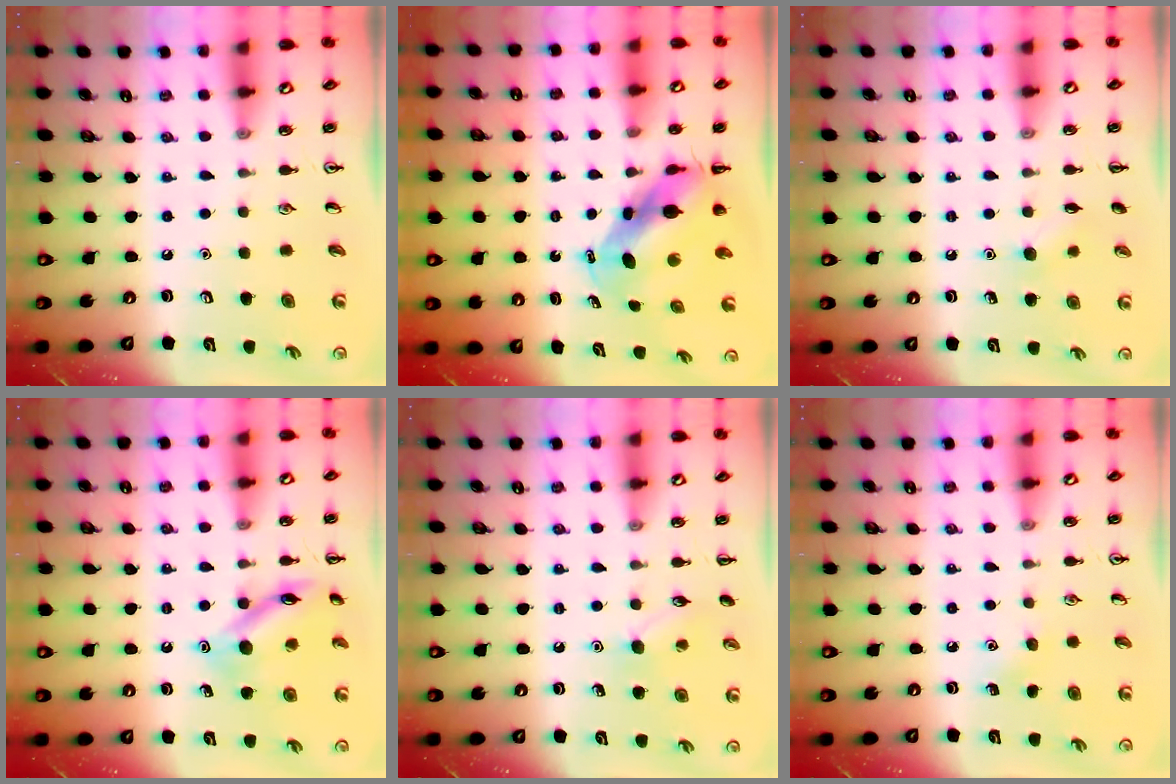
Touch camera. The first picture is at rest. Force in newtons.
{"total": 6.2, "press": 6.1, "slide": 1.1}
{"total": 7.1, "press": 6.9, "slide": 1.7}
{"total": 13.6, "press": 13.6, "slide": 1.1}
{"total": 8.6, "press": 8.3, "slide": 2.1}
{"total": 4.0, "press": 3.9, "slide": 1.1}